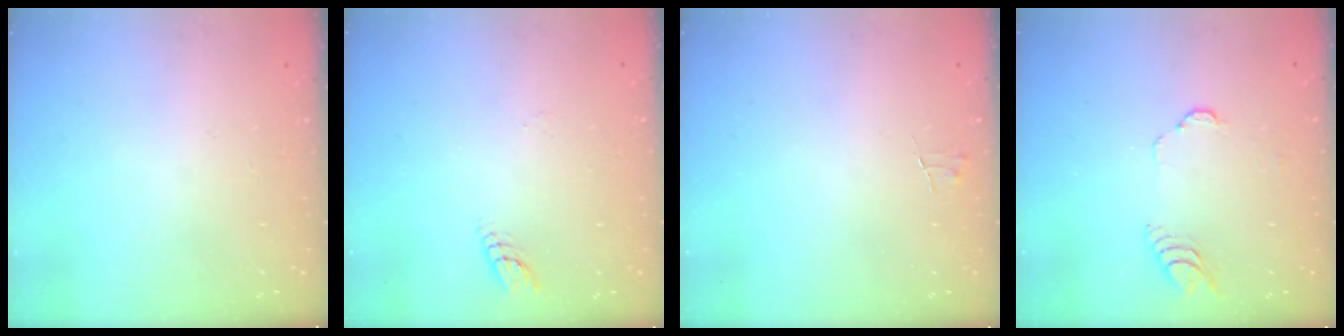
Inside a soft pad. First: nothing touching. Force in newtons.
{"total": 4.4, "press": 4.3, "slide": 0.4}
{"total": 3.9, "press": 3.9, "slide": 0.4}
{"total": 4.2, "press": 4.2, "slide": 0.4}